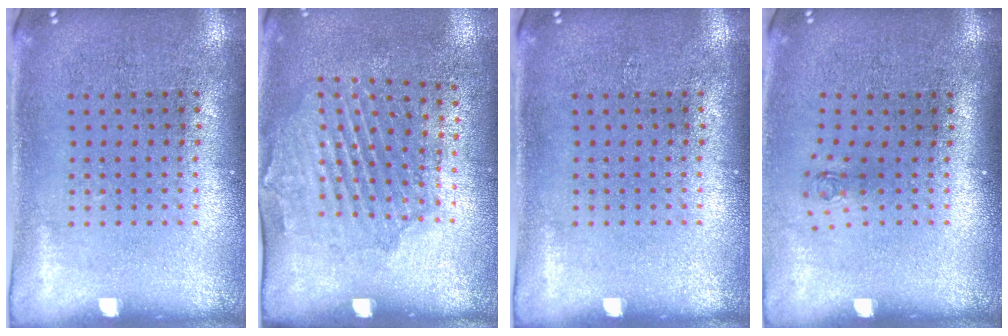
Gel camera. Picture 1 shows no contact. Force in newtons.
{"total": 1.7, "press": 1.4, "slide": 0.8}
{"total": 0.0}
{"total": 0.7, "press": 0.3, "slide": 0.6}